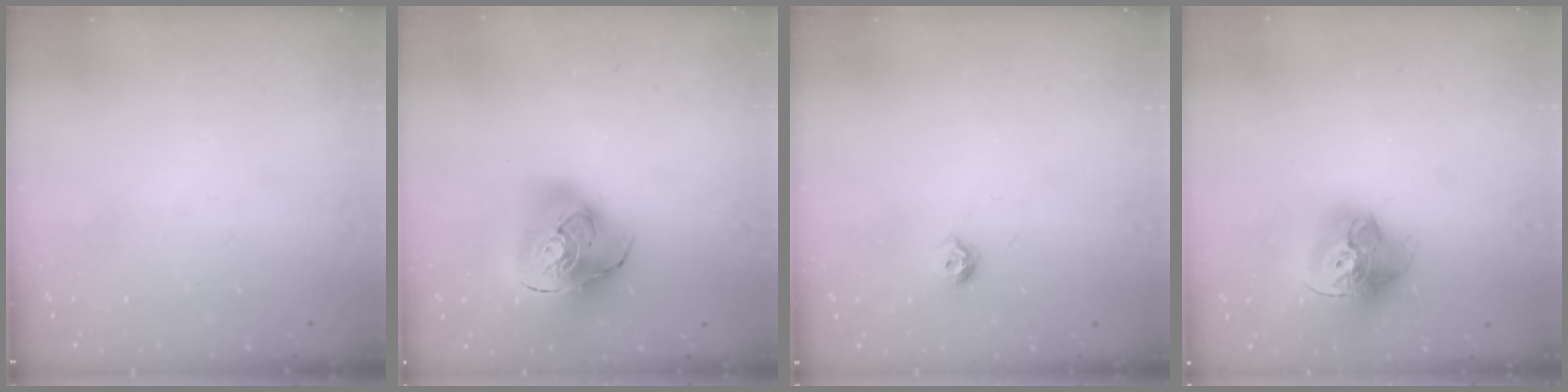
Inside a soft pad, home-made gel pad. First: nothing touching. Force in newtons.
{"total": 20.4, "press": 20.2, "slide": 2.5}
{"total": 5.1, "press": 5.0, "slide": 0.9}
{"total": 16.9, "press": 16.8, "slide": 1.7}